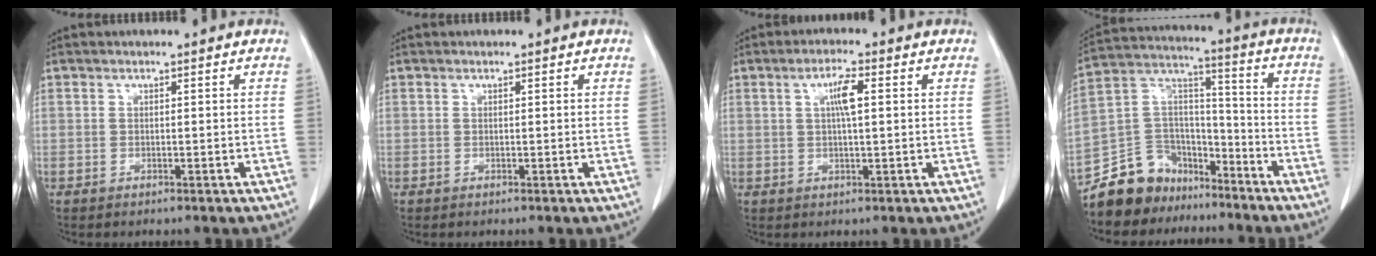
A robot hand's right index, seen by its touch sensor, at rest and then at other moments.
{"total": 0.0}
{"total": 4.0, "force": [1.0, 0.5, 3.9], "torque": [-0.072, 0.005, 0.017]}
{"total": 13.0, "force": [-10.3, 7.8, 2.0], "torque": [-0.044, 0.076, -0.183]}